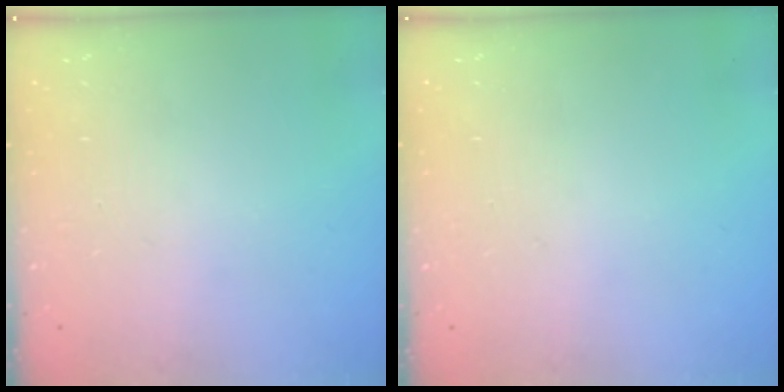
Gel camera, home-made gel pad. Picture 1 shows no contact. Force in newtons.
{"total": 0.0}